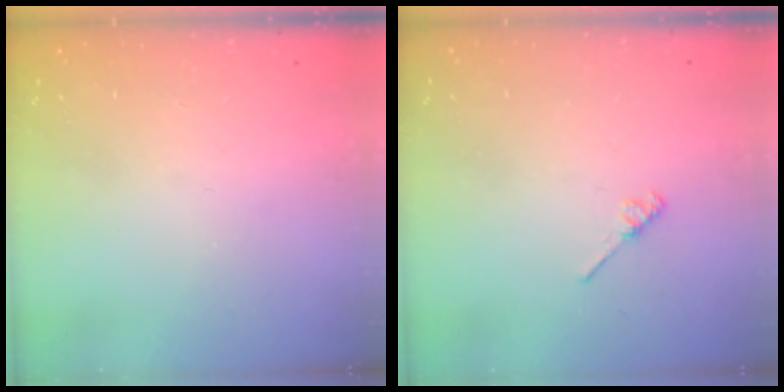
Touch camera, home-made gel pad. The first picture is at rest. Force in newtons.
{"total": 2.7, "press": 2.7, "slide": 0.4}